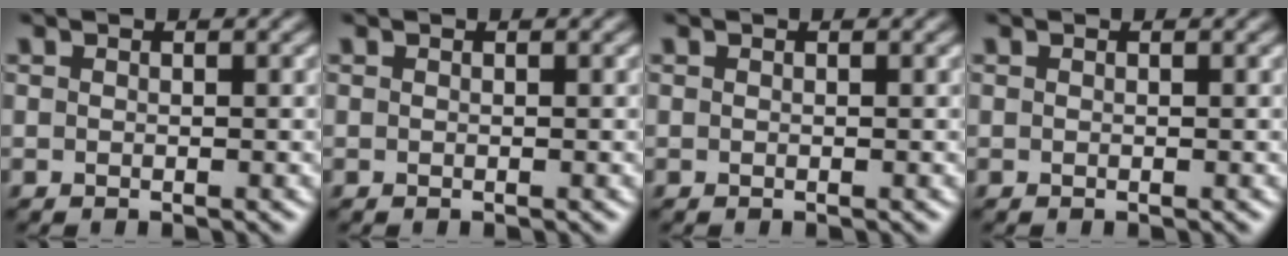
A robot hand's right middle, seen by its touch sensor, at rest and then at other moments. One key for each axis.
{"total": 0.0}
{"total": 0.0}
{"total": 0.0}